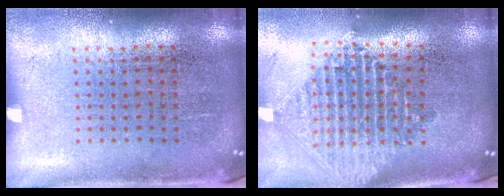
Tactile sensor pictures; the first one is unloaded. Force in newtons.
{"total": 2.4, "press": 1.9, "slide": 1.5}